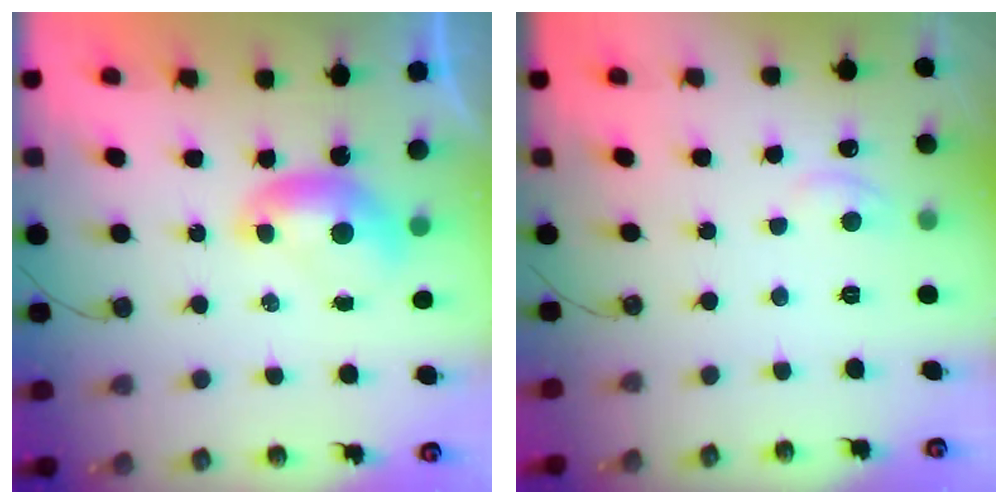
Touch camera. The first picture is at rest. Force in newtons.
{"total": 1.1, "press": 0.8, "slide": 0.7}